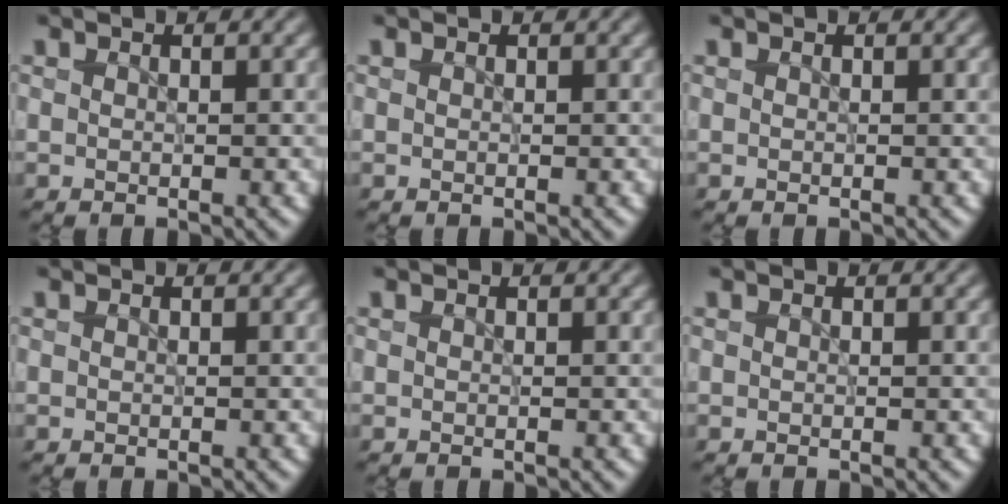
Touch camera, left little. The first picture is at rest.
{"total": 0.0}
{"total": 0.0}
{"total": 0.0}
{"total": 0.0}
{"total": 0.0}